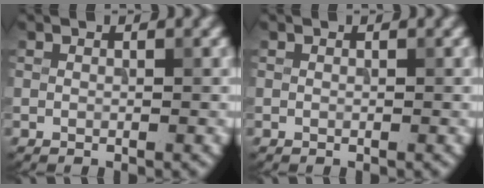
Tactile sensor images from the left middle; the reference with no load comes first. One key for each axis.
{"total": 0.0}